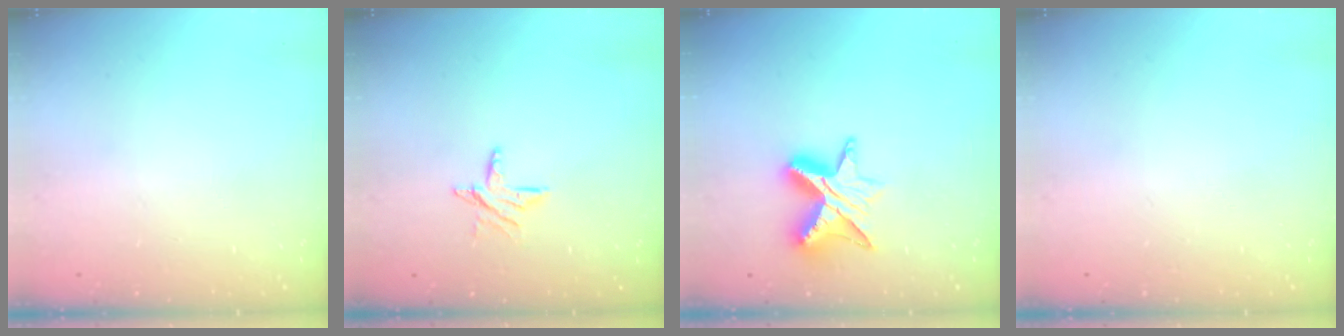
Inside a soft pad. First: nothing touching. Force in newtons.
{"total": 5.8, "press": 5.8, "slide": 0.5}
{"total": 9.5, "press": 9.5, "slide": 0.7}
{"total": 0.0}